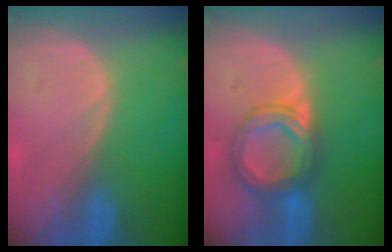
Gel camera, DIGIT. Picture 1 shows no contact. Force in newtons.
{"total": 6.9, "press": 6.8, "slide": 0.5}